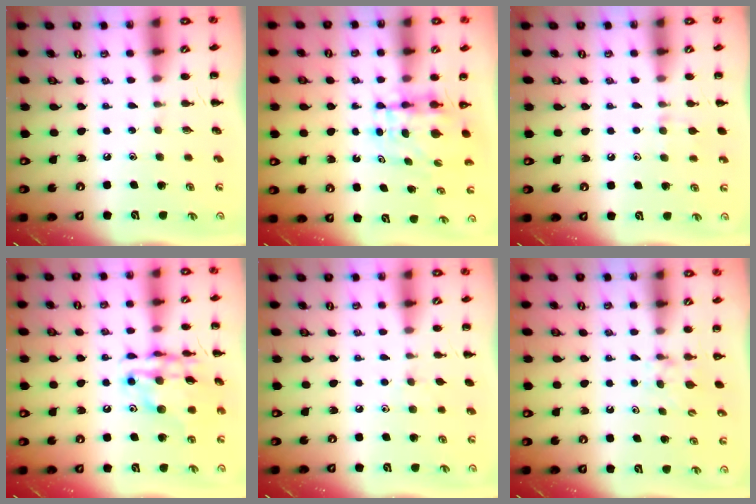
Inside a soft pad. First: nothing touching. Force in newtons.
{"total": 5.3, "press": 5.3, "slide": 0.7}
{"total": 6.7, "press": 6.2, "slide": 2.5}
{"total": 15.4, "press": 15.3, "slide": 1.7}
{"total": 3.2, "press": 3.0, "slide": 1.3}
{"total": 3.7, "press": 3.4, "slide": 1.4}